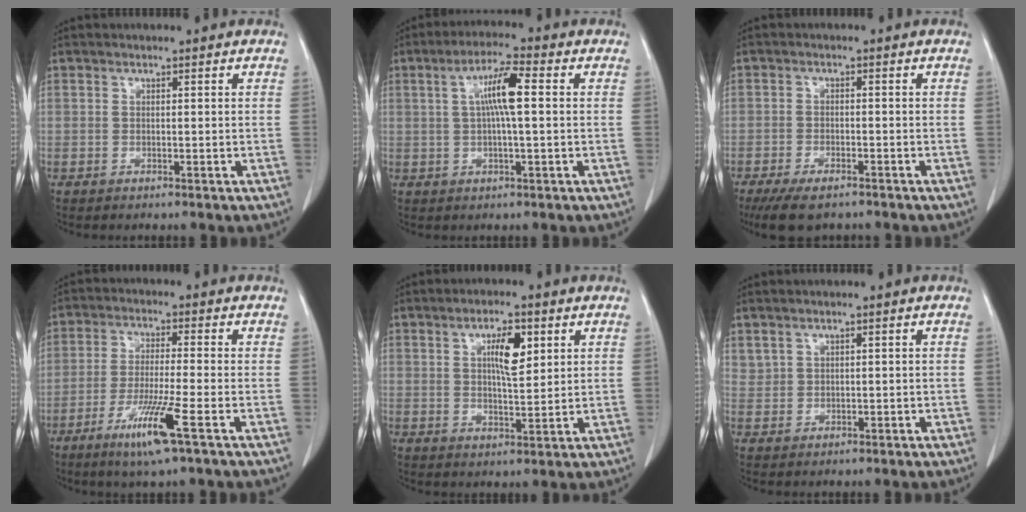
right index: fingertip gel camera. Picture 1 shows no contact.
{"total": 6.7, "force": [1.0, 0.5, 6.6], "torque": [-0.123, 0.010, 0.015]}
{"total": 6.7, "force": [-5.2, 2.2, 3.6], "torque": [-0.063, -0.010, -0.084]}
{"total": 8.5, "force": [-4.3, -0.7, 7.4], "torque": [-0.140, -0.023, -0.081]}
{"total": 6.0, "force": [2.2, 1.7, 5.3], "torque": [-0.091, 0.000, 0.039]}
{"total": 1.3, "force": [1.0, 0.8, 0.2], "torque": [0.003, 0.008, 0.023]}